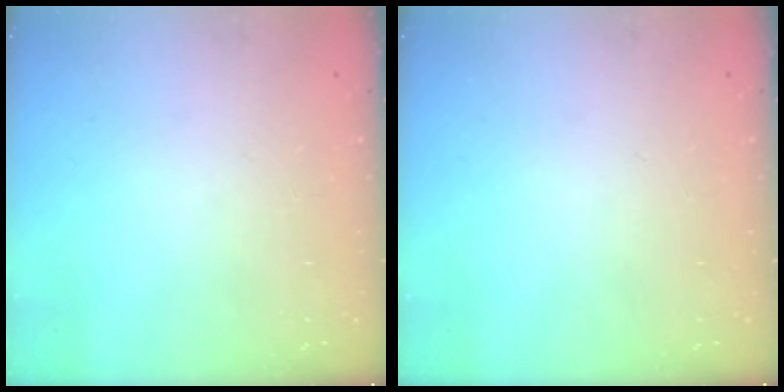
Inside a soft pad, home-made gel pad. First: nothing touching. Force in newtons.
{"total": 0.0}